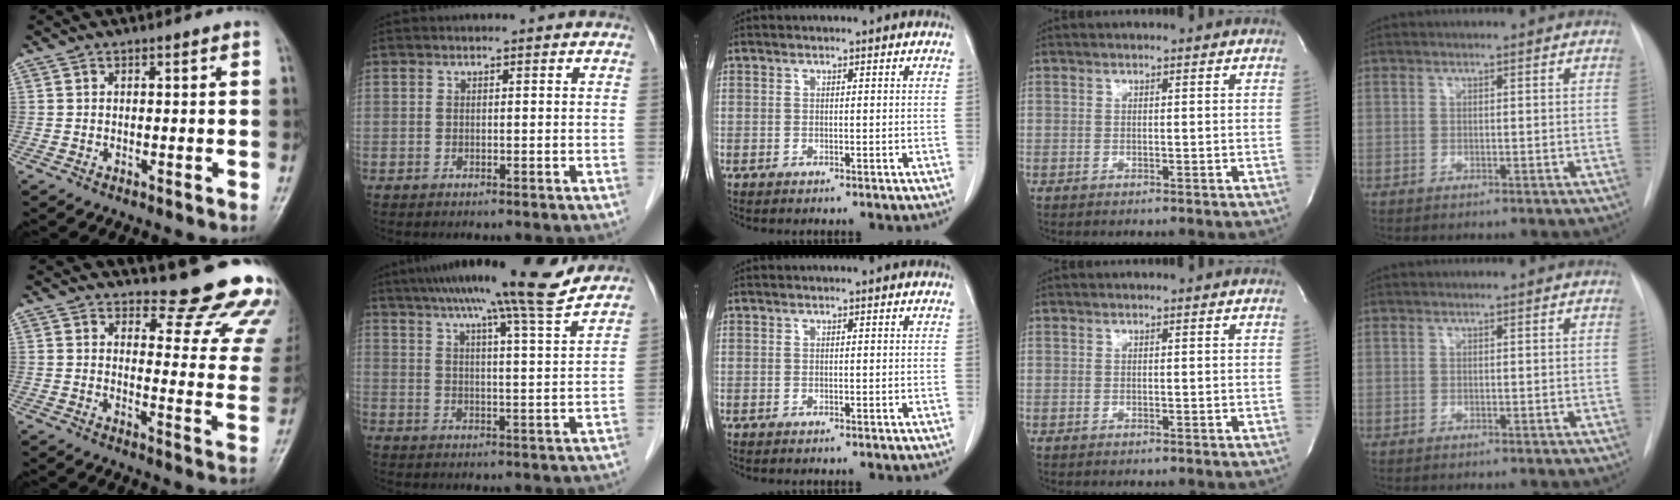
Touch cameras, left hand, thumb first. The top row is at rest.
{"thumb": {"total": 16.8, "force": [15.8, 4.0, 4.1], "torque": [0.004, -0.165, 0.164]}, "index": {"total": 15.5, "force": [12.9, -0.6, 8.4], "torque": [-0.138, 0.009, 0.174]}}